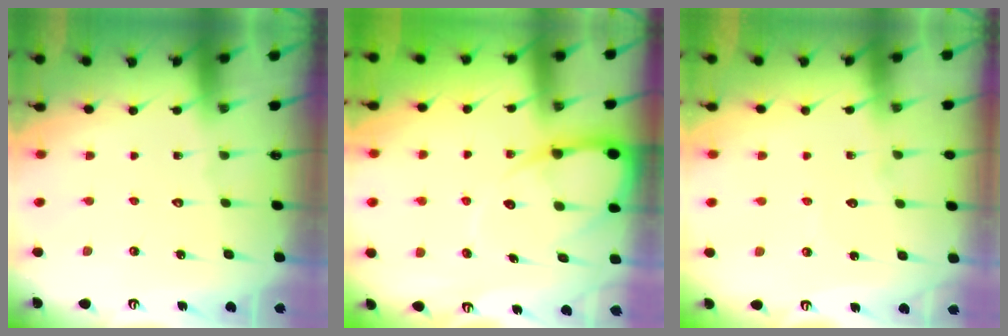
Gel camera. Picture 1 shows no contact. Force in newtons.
{"total": 9.4, "press": 9.3, "slide": 1.0}
{"total": 3.1, "press": 3.0, "slide": 0.3}